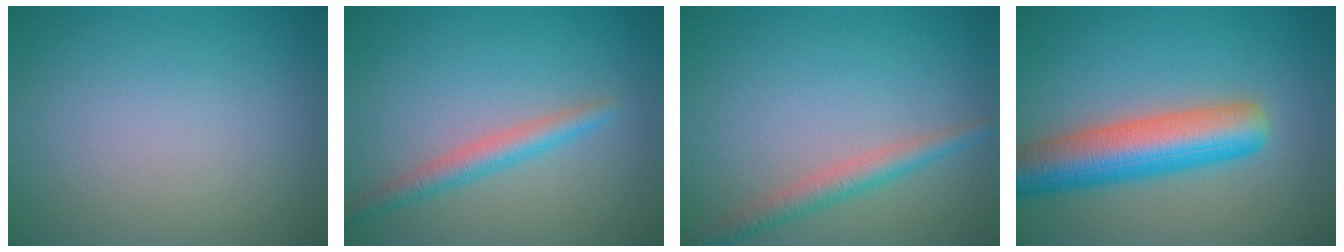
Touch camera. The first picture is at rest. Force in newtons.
{"total": 2.5, "press": 2.5, "slide": 0.1}
{"total": 2.5, "press": 2.5, "slide": 0.1}
{"total": 7.8, "press": 7.8, "slide": 0.2}